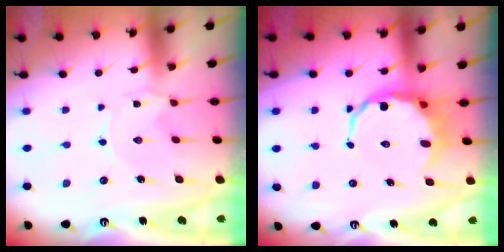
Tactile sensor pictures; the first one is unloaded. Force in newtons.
{"total": 8.2, "press": 7.8, "slide": 2.3}